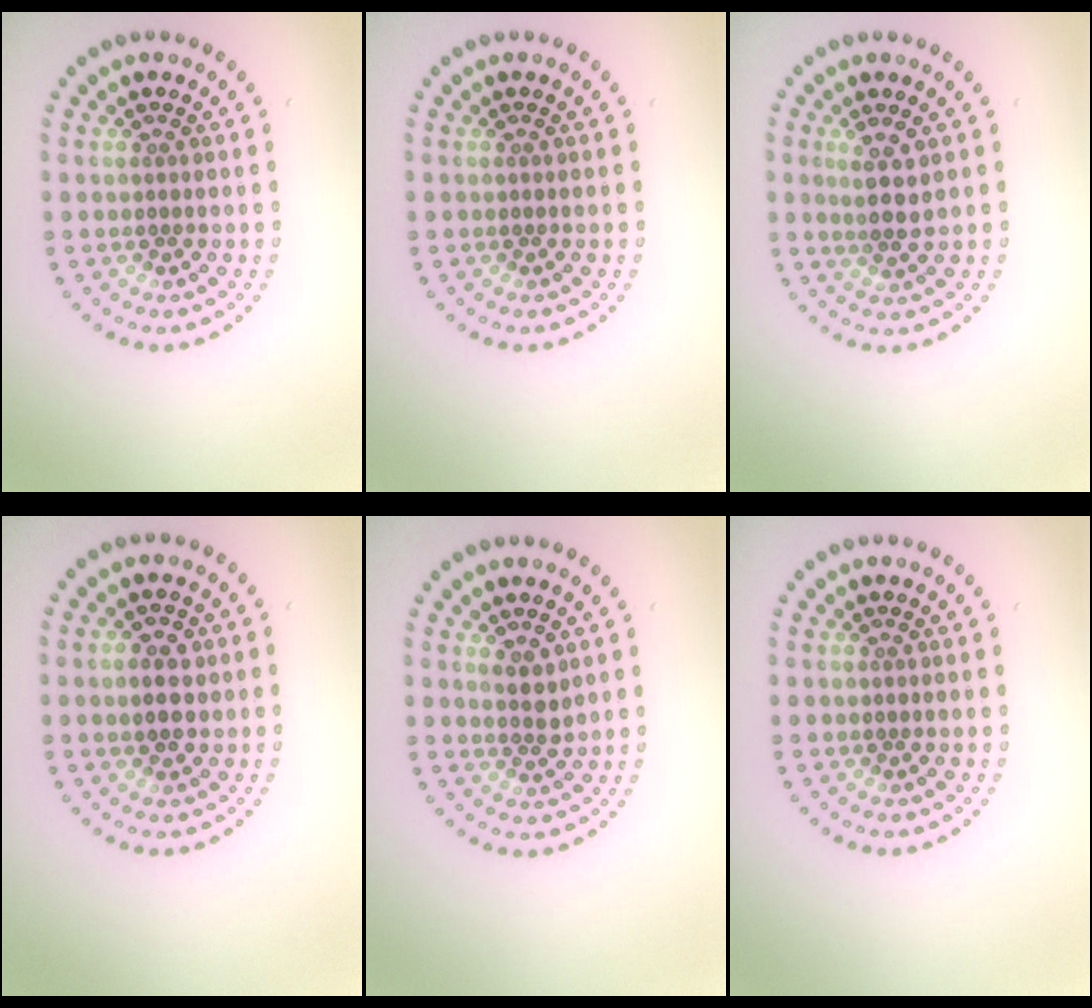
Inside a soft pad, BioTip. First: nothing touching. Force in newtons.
{"total": 0.0}
{"total": 2.3, "press": 1.9, "slide": 1.3}
{"total": 2.6, "press": 2.6, "slide": 0.4}
{"total": 1.8, "press": 1.5, "slide": 1.0}
{"total": 0.0}